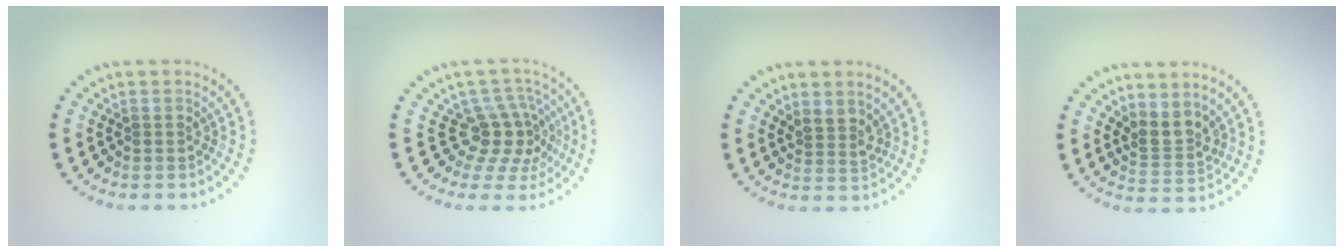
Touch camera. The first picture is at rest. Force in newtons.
{"total": 3.8, "press": 2.7, "slide": 2.7}
{"total": 1.8, "press": 1.3, "slide": 1.2}
{"total": 2.7, "press": 2.0, "slide": 1.8}